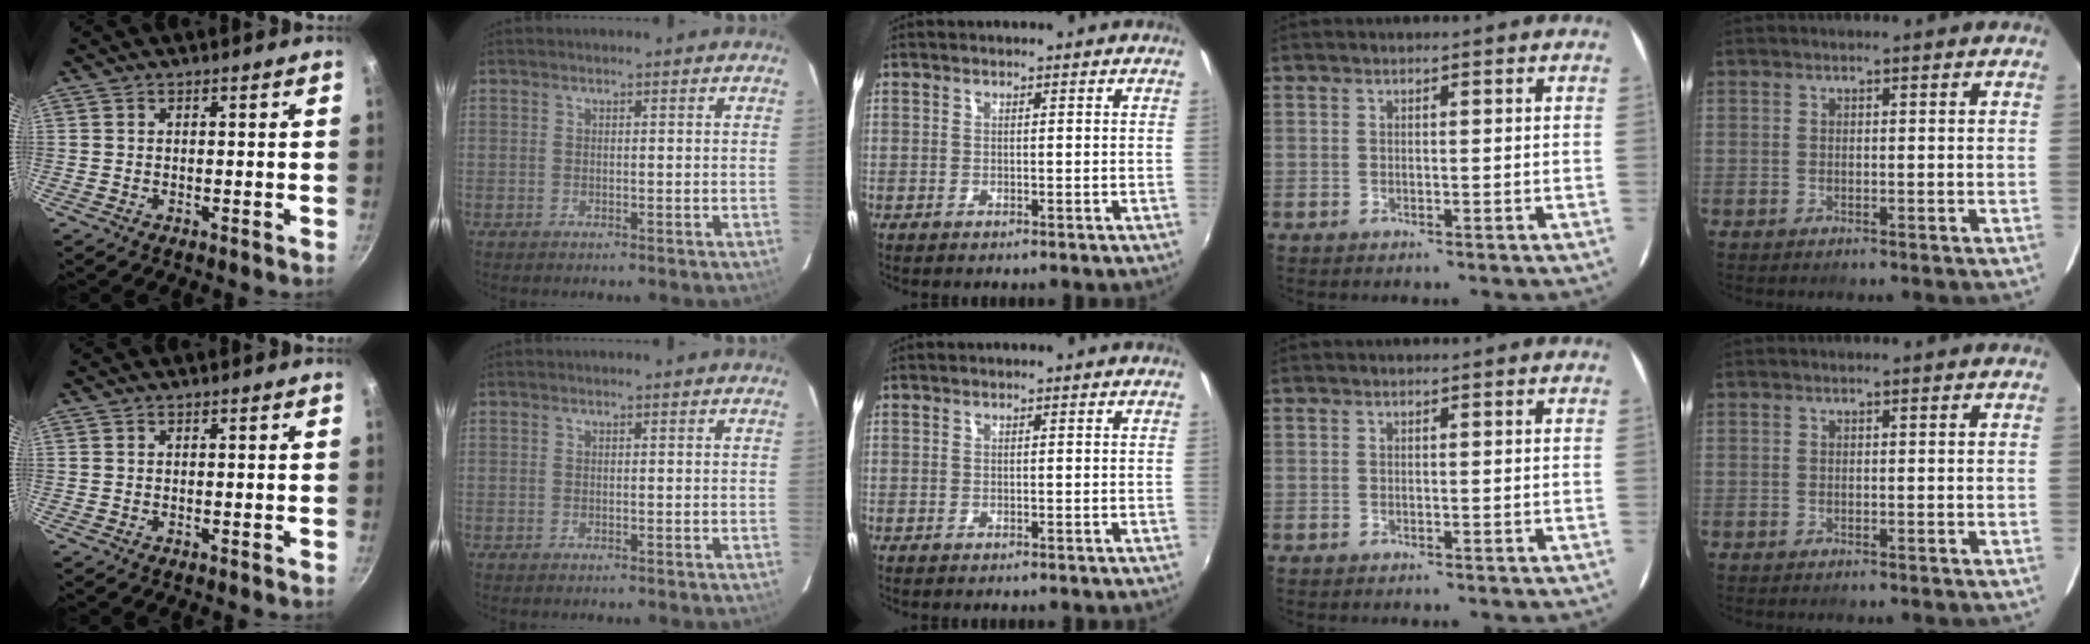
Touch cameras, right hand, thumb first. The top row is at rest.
{}